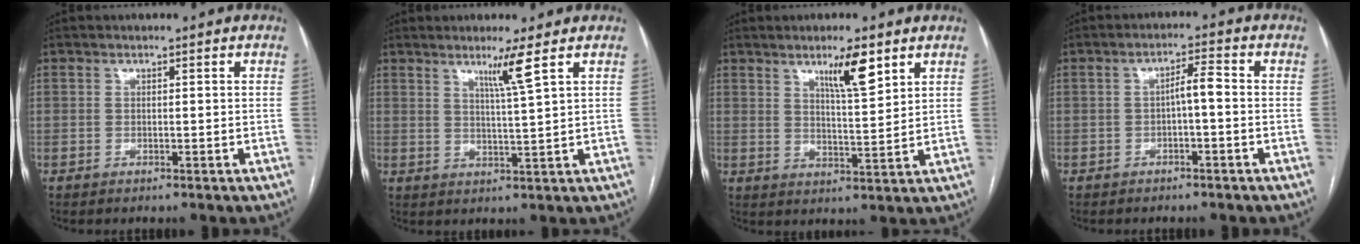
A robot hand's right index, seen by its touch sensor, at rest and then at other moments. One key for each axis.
{"total": 4.4, "fx": 2.5, "fy": -1.5, "fz": 3.3, "tx": -0.061, "ty": -0.013, "tz": 0.050}
{"total": 6.8, "fx": 4.2, "fy": 0.8, "fz": 5.3, "tx": -0.090, "ty": -0.005, "tz": 0.071}
{"total": 3.2, "fx": -0.5, "fy": 0.5, "fz": 3.1, "tx": -0.049, "ty": 0.012, "tz": -0.007}